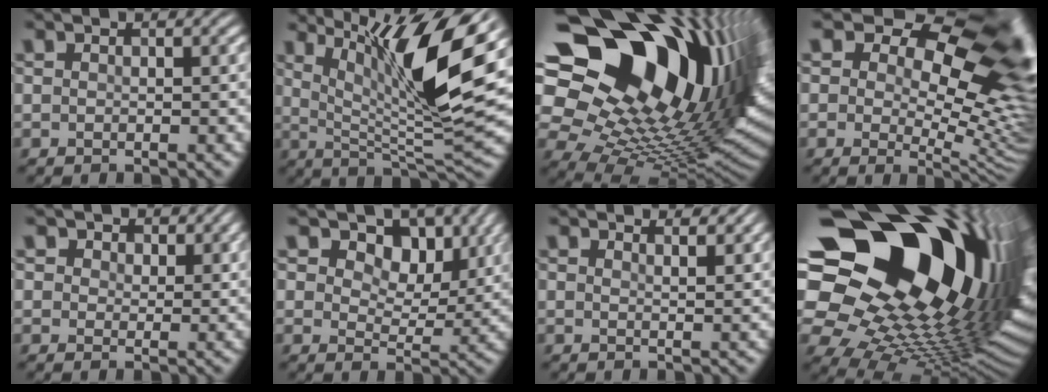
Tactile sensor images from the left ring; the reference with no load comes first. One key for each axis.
{"total": 10.5, "fx": 4.9, "fy": 1.9, "fz": 9.1, "tx": -0.149, "ty": -0.006, "tz": 0.088}
{"total": 20.3, "fx": 8.7, "fy": 11.8, "fz": 14.1, "tx": -0.253, "ty": 0.002, "tz": 0.168}
{"total": 15.1, "fx": 6.5, "fy": 7.9, "fz": 11.1, "tx": -0.130, "ty": 0.009, "tz": 0.100}
{"total": 1.8, "fx": 1.5, "fy": 0.9, "fz": -0.2, "tx": 0.003, "ty": -0.004, "tz": 0.013}
{"total": 5.9, "fx": 3.6, "fy": 3.5, "fz": 3.1, "tx": -0.048, "ty": -0.011, "tz": 0.040}
{"total": 2.6, "fx": 2.4, "fy": 0.6, "fz": 0.6, "tx": 0.014, "ty": 0.019, "tz": 0.005}
{"total": 21.5, "fx": 6.8, "fy": 13.1, "fz": 15.6, "tx": -0.251, "ty": -0.032, "tz": 0.135}